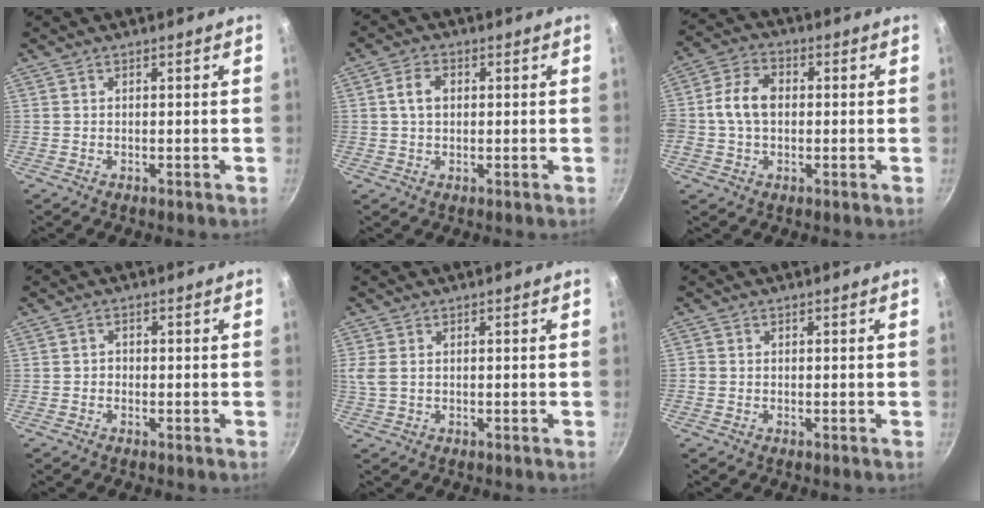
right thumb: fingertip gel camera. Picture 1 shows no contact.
{"total": 4.3, "force": [0.6, 3.0, 3.0], "torque": [-0.044, 0.009, 0.008]}
{"total": 8.4, "force": [0.1, 6.0, 5.9], "torque": [-0.102, 0.020, -0.010]}
{"total": 1.3, "force": [-0.3, 1.1, 0.5], "torque": [-0.005, 0.003, -0.008]}
{"total": 3.3, "force": [0.6, 2.2, 2.3], "torque": [-0.050, 0.001, 0.014]}
{"total": 1.1, "force": [-0.1, 1.0, 0.3], "torque": [-0.004, 0.004, -0.004]}